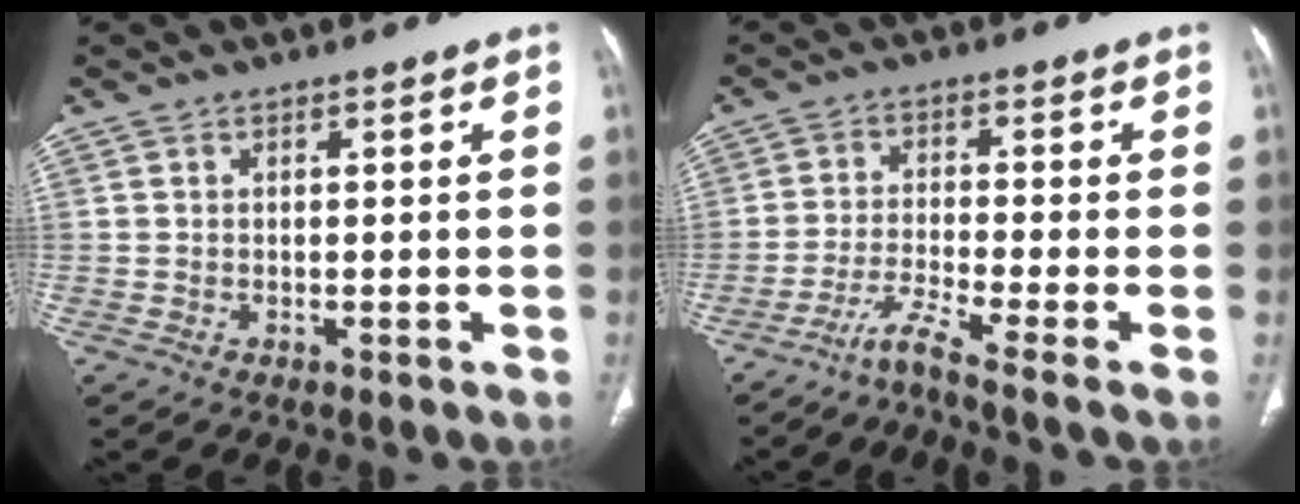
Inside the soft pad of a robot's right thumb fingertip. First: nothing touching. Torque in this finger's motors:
{"motor_torque": [0.26, -0.39, 0.34, -0.72, 0.02]}